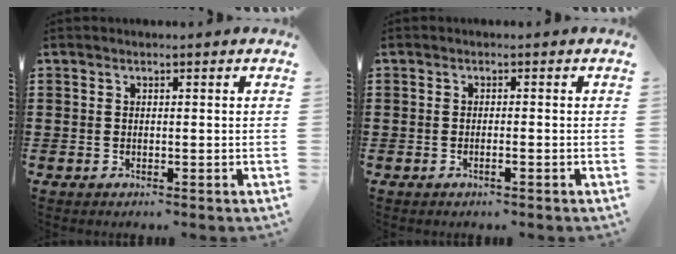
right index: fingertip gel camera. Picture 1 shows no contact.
{"total": 1.0, "force": [-0.5, 0.0, 0.8], "torque": [-0.014, -0.004, -0.009]}